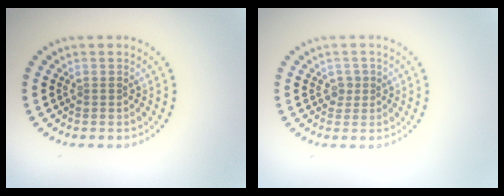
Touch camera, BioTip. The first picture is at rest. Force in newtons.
{"total": 1.2, "press": 1.0, "slide": 0.6}